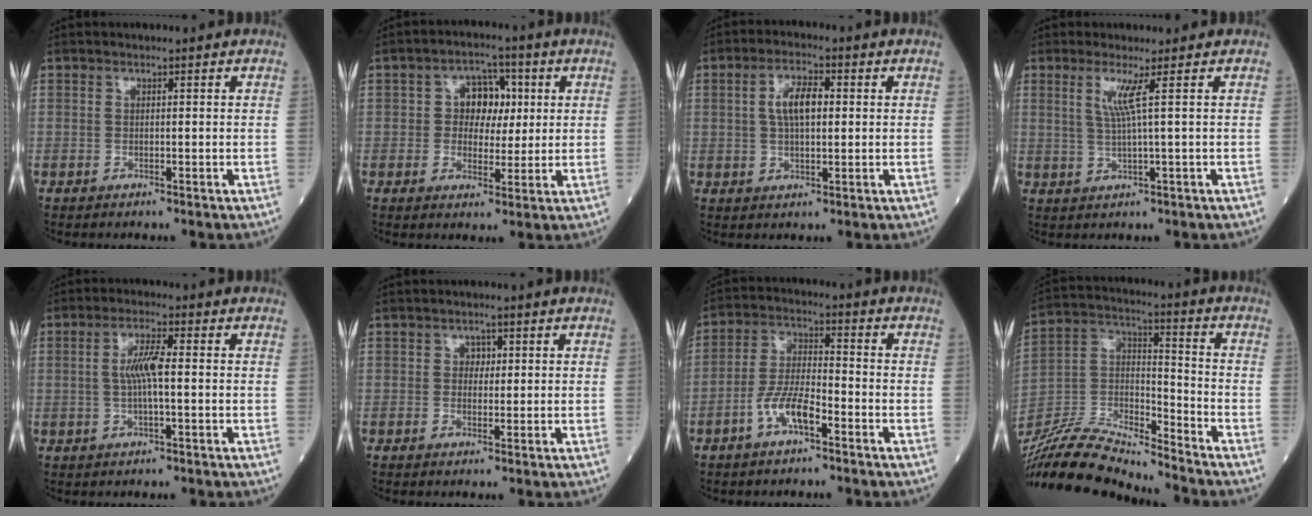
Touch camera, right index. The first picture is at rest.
{"total": 6.1, "force": [1.1, 4.4, 4.0], "torque": [-0.057, 0.020, 0.016]}
{"total": 5.8, "force": [1.0, 2.2, 5.3], "torque": [-0.104, 0.013, 0.017]}
{"total": 3.6, "force": [1.3, -1.1, 3.2], "torque": [-0.068, -0.005, 0.027]}
{"total": 5.0, "force": [0.1, 0.5, 5.0], "torque": [-0.100, 0.005, 0.000]}
{"total": 1.7, "force": [0.4, 1.3, 0.9], "torque": [-0.008, 0.002, 0.003]}
{"total": 6.7, "force": [-3.5, 1.9, 5.4], "torque": [-0.112, 0.007, -0.068]}
{"total": 14.8, "force": [-14.5, 0.2, 3.2], "torque": [-0.065, 0.022, -0.273]}